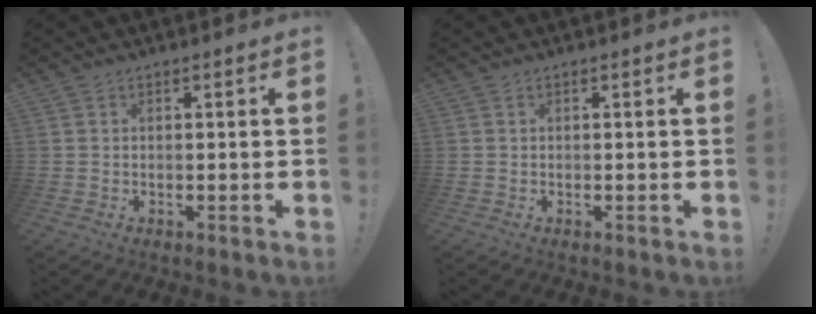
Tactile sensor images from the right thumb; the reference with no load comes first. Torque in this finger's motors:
{"motor_torque": [0.00, 0.00, 0.12, -0.06, 0.00]}